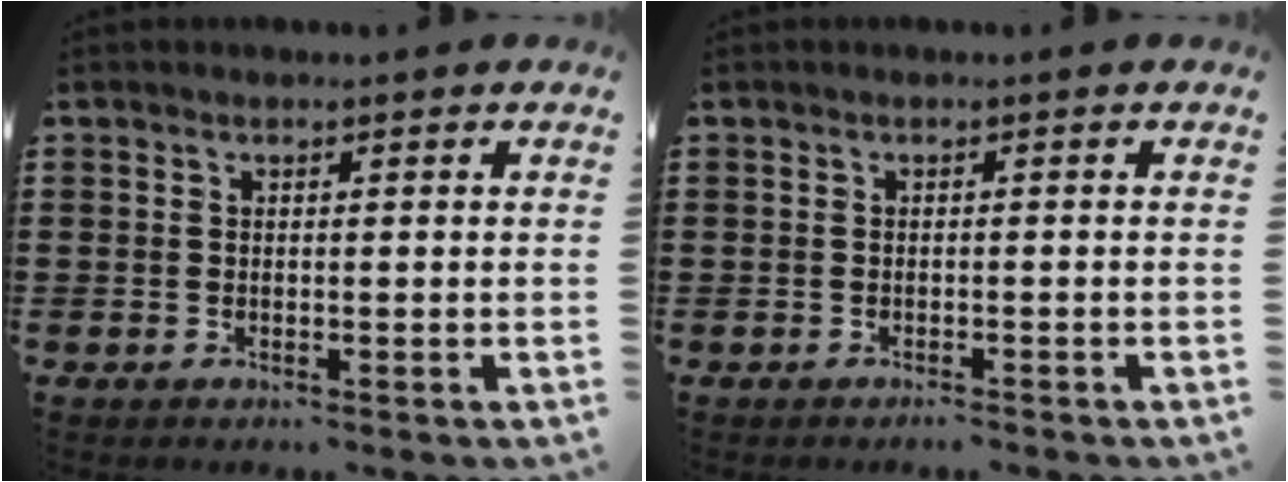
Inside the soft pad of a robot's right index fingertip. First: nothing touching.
{"total": 0.7, "force": [-0.6, 0.0, 0.2], "torque": [-0.005, -0.003, -0.013]}